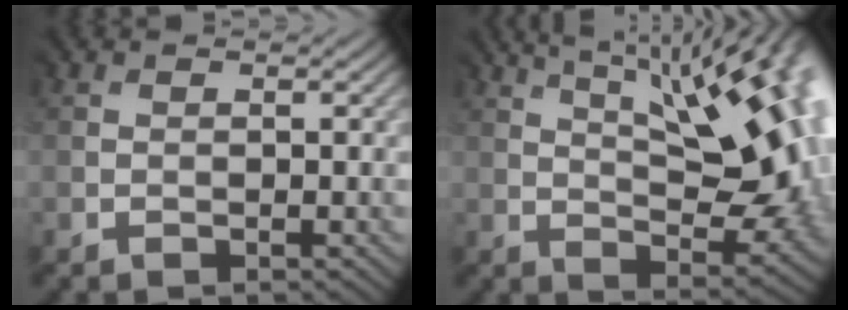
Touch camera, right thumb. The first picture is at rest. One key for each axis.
{"total": 15.8, "fx": 5.6, "fy": 5.5, "fz": 13.8, "tx": -0.202, "ty": 0.036, "tz": 0.094}